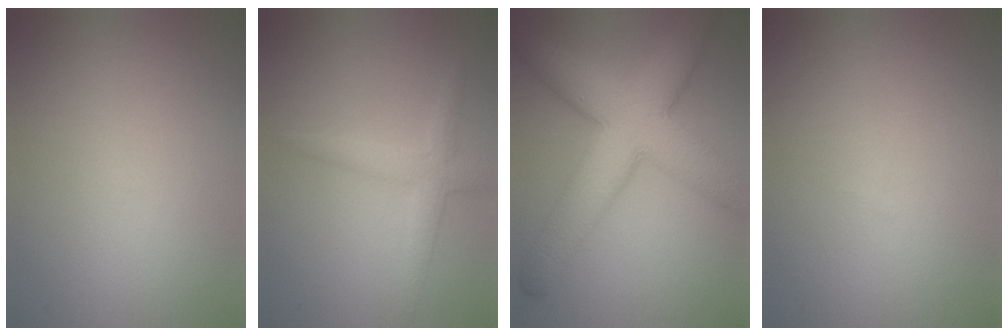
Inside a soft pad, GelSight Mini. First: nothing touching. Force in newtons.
{"total": 2.4, "press": 2.4, "slide": 0.1}
{"total": 9.5, "press": 9.5, "slide": 0.2}
{"total": 0.0}